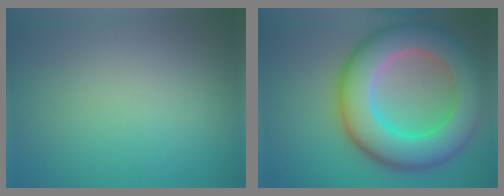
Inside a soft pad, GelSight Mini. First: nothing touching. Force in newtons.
{"total": 10.9, "press": 10.9, "slide": 0.7}